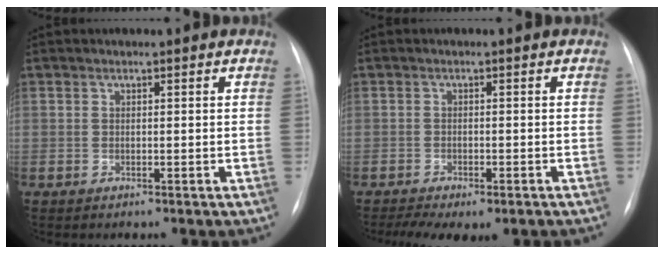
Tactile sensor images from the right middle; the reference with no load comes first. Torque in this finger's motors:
{"motor_torque": [0.82, -0.78, 0.12, 0.05]}